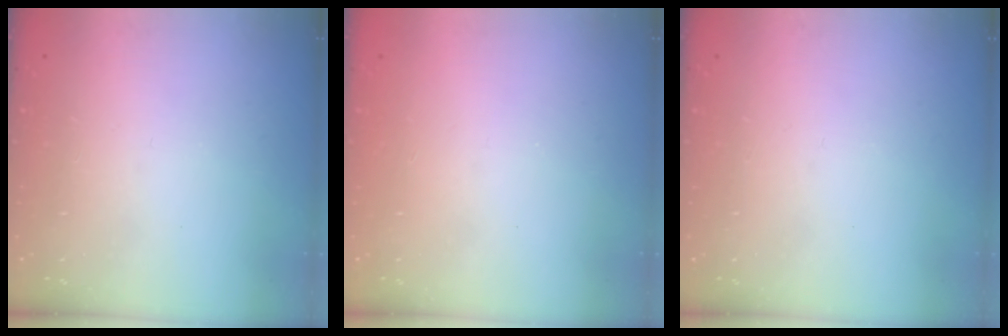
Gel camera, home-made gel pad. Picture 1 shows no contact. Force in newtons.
{"total": 0.7, "press": 0.7, "slide": 0.2}
{"total": 0.0}